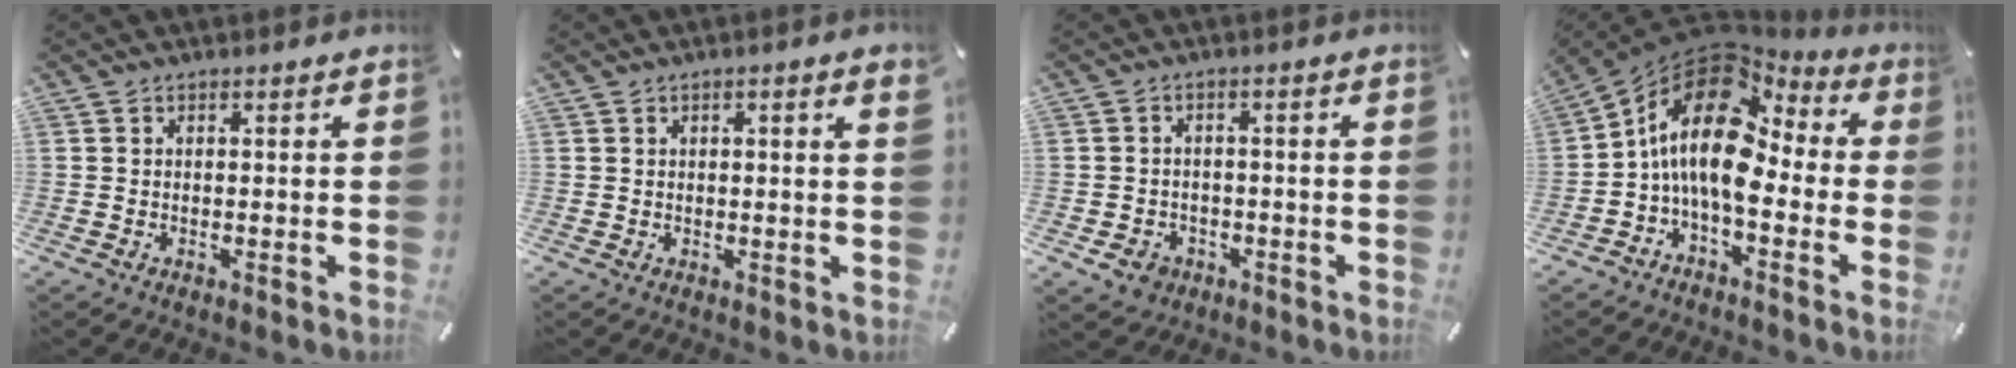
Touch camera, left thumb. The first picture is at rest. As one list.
[{"total": 1.8, "force": [0.6, 0.2, 1.6], "torque": [-0.030, 0.001, 0.010]}, {"total": 4.3, "force": [-2.1, 3.4, 1.4], "torque": [-0.027, 0.010, -0.039]}, {"total": 15.6, "force": [0.0, 9.0, 12.8], "torque": [-0.256, 0.003, -0.006]}]